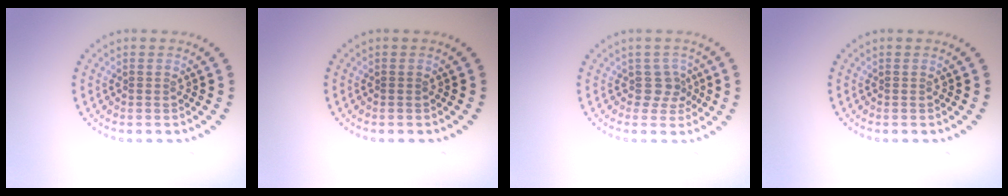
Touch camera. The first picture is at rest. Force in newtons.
{"total": 0.0}
{"total": 2.0, "press": 1.5, "slide": 1.3}
{"total": 0.0}